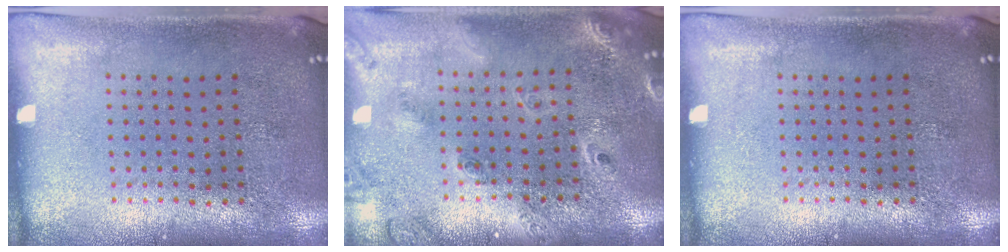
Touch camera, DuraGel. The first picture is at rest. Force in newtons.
{"total": 2.0, "press": 1.7, "slide": 1.0}
{"total": 0.0}